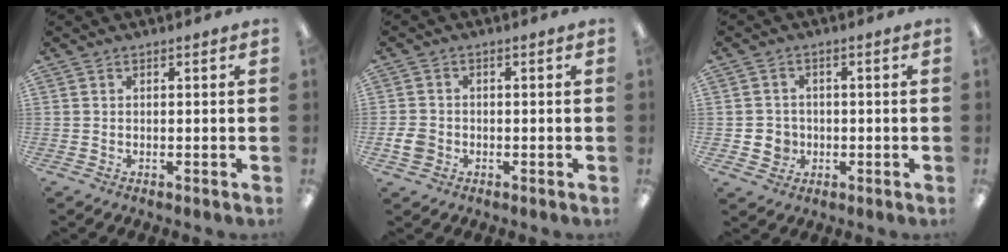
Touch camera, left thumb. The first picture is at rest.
{"total": 3.6, "force": [-0.9, 3.0, 1.6], "torque": [-0.032, 0.006, -0.016]}
{"total": 4.3, "force": [-1.0, 4.1, 0.9], "torque": [-0.010, 0.006, -0.017]}